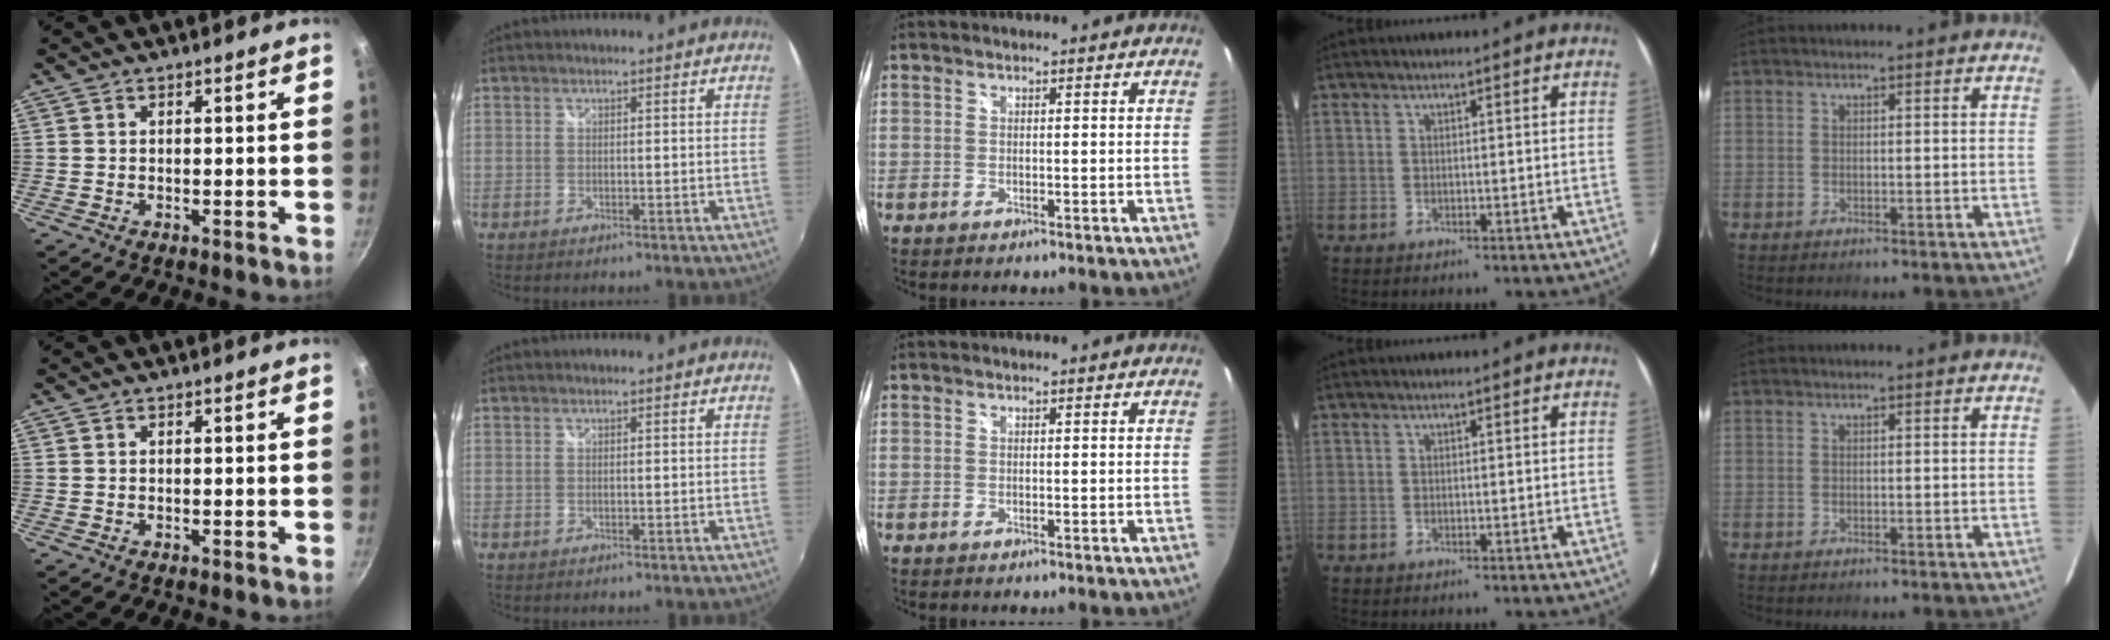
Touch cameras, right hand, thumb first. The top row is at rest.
{}